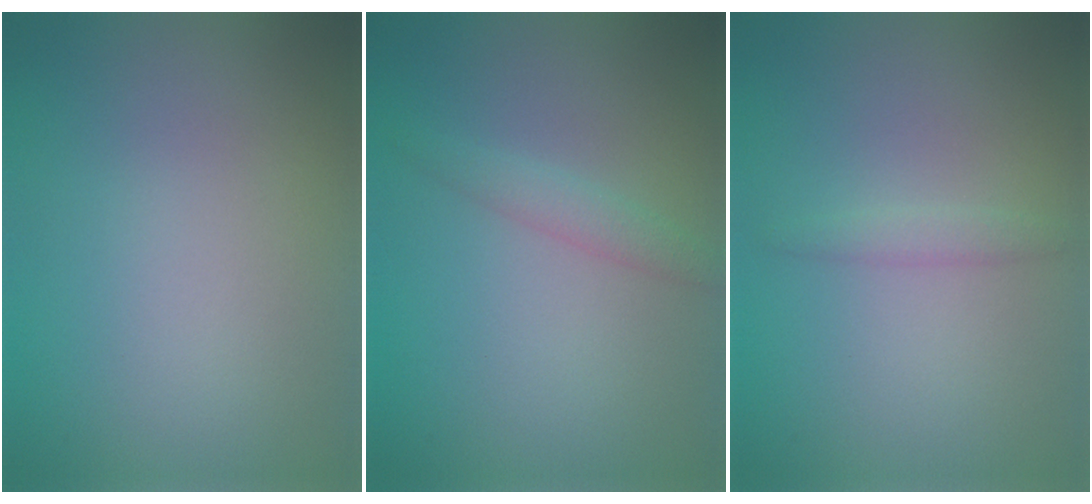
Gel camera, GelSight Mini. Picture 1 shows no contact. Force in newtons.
{"total": 1.6, "press": 1.6, "slide": 0.0}
{"total": 1.0, "press": 1.0, "slide": 0.0}